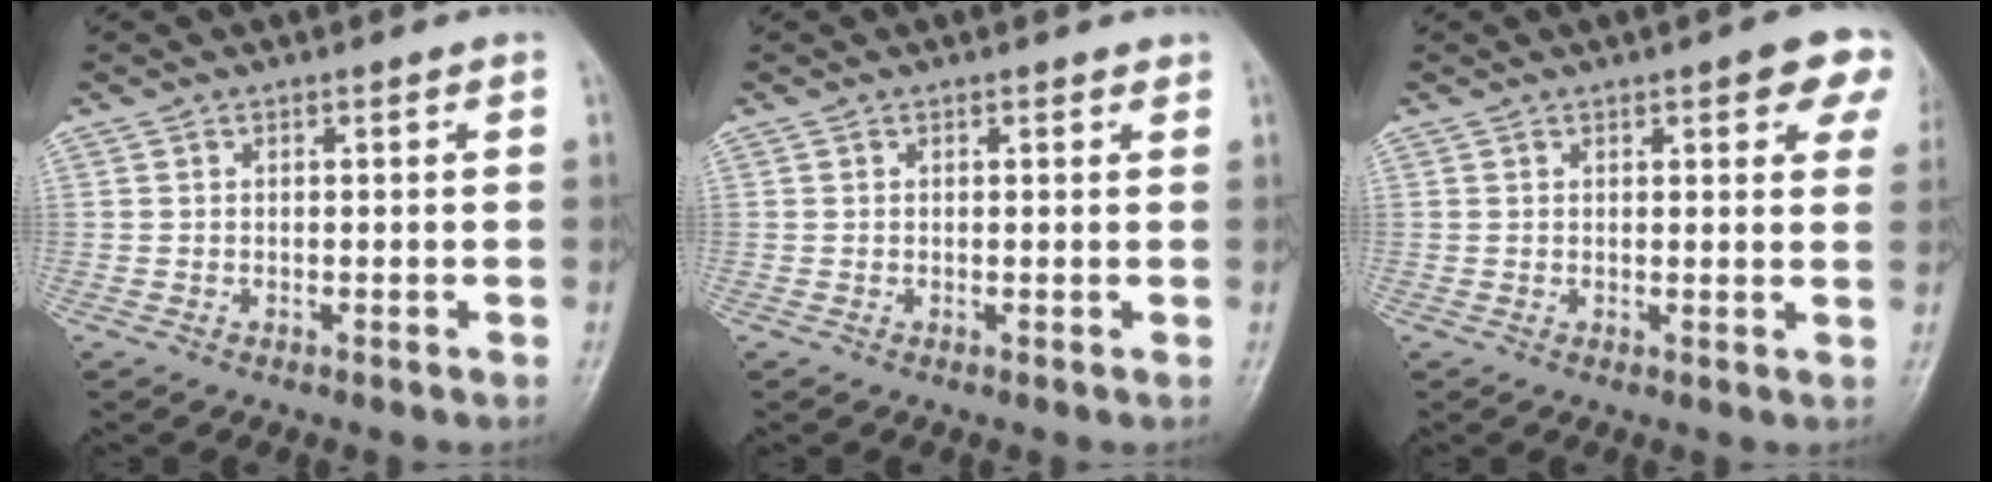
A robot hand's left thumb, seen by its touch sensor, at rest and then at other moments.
{"total": 0.8, "force": [0.6, 0.4, 0.4], "torque": [-0.002, -0.004, 0.005]}
{"total": 7.6, "force": [3.9, 2.6, 6.0], "torque": [-0.041, -0.009, 0.039]}